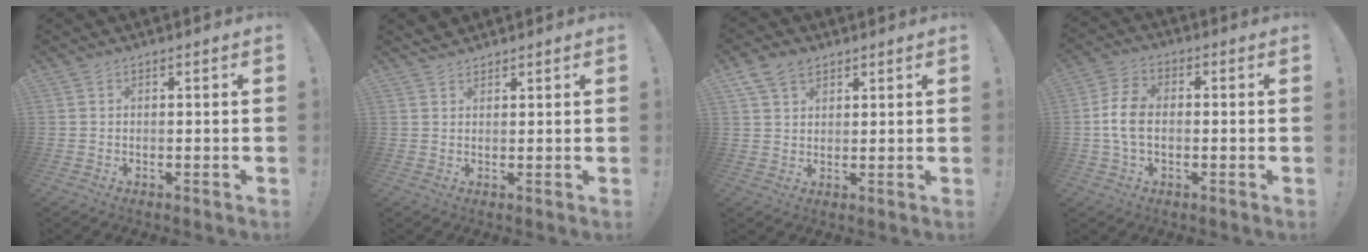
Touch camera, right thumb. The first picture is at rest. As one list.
[{"total": 2.1, "force": [1.8, 0.9, 0.3], "torque": [-0.007, -0.010, 0.036]}, {"total": 6.7, "force": [4.1, 4.5, 2.9], "torque": [-0.056, -0.008, 0.081]}, {"total": 8.6, "force": [-0.9, 5.4, 6.6], "torque": [-0.135, 0.003, -0.016]}]